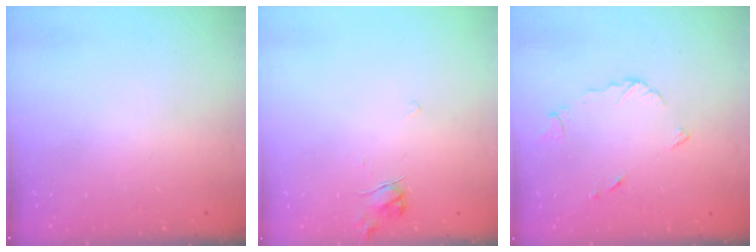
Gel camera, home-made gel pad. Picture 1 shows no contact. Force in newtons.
{"total": 4.6, "press": 4.6, "slide": 0.5}
{"total": 4.3, "press": 4.3, "slide": 0.5}